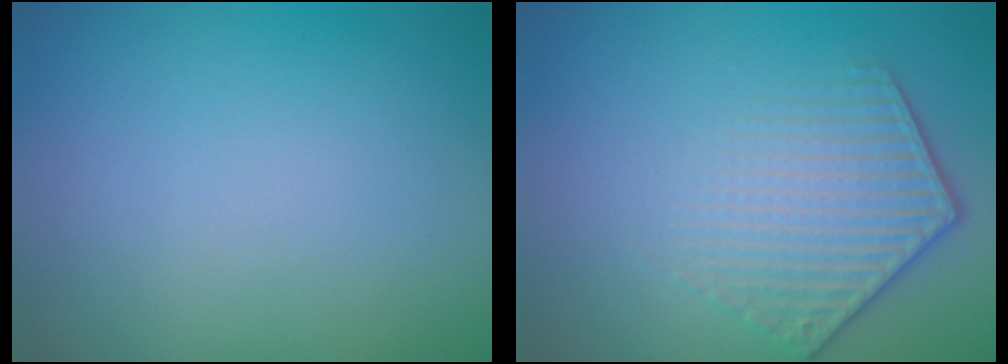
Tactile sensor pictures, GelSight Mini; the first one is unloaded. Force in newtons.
{"total": 4.4, "press": 3.1, "slide": 3.1}